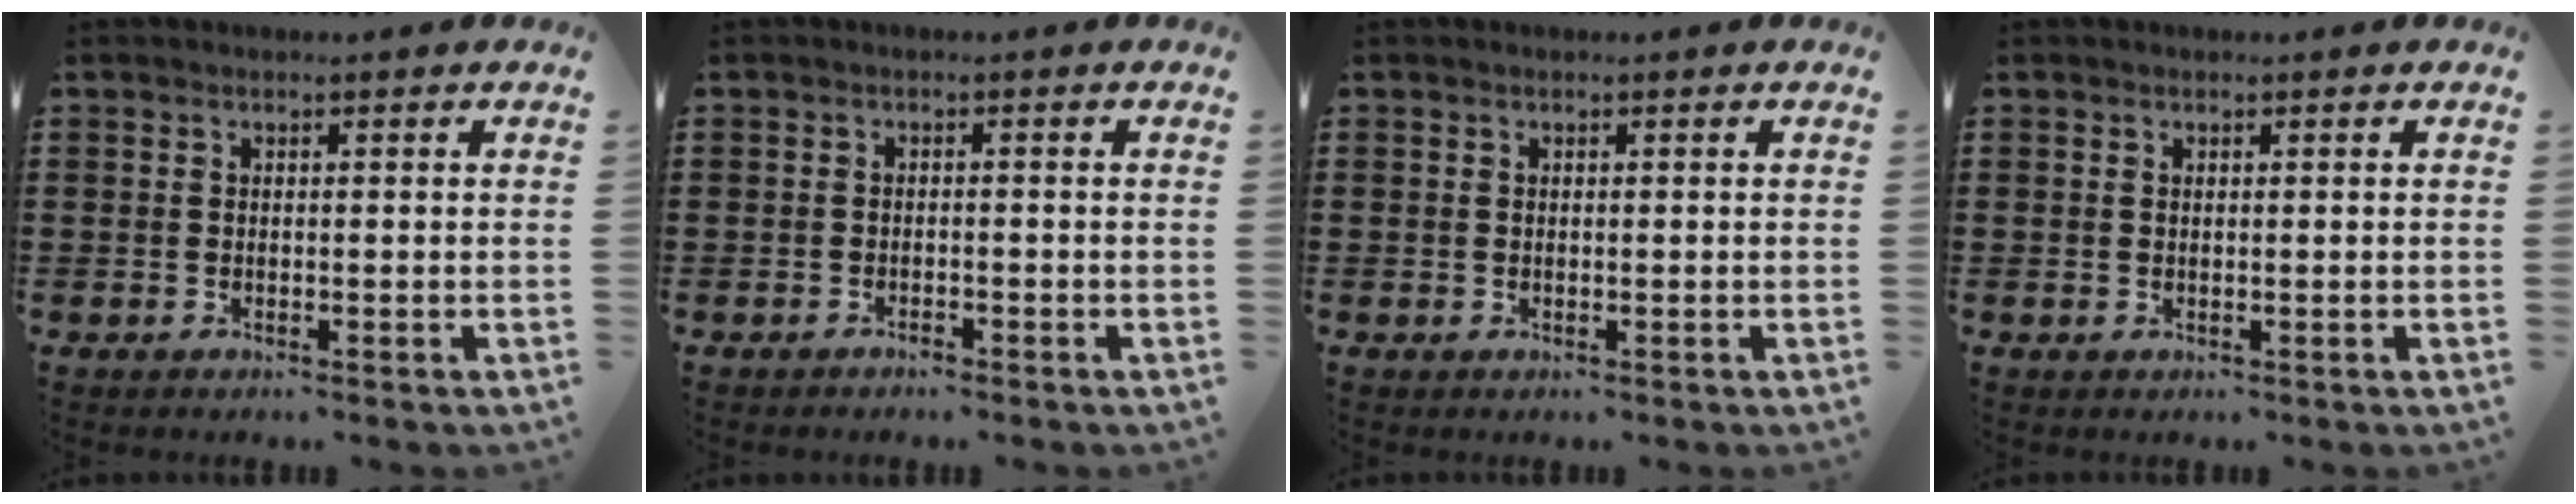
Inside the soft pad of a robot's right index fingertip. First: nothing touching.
{"total": 1.0, "force": [-1.0, 0.1, 0.1], "torque": [-0.005, 0.002, -0.020]}
{"total": 0.0}
{"total": 0.0}